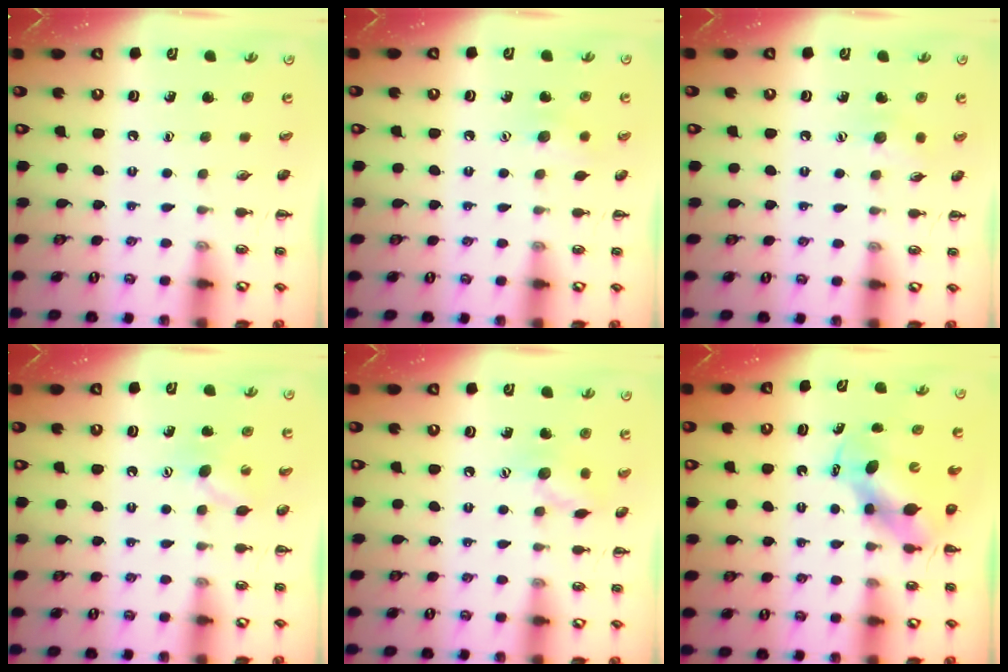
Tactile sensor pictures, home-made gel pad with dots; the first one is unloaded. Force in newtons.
{"total": 7.7, "press": 7.5, "slide": 2.0}
{"total": 6.0, "press": 5.8, "slide": 1.2}
{"total": 6.8, "press": 6.6, "slide": 1.5}
{"total": 8.6, "press": 8.5, "slide": 0.8}
{"total": 5.8, "press": 5.8, "slide": 0.9}